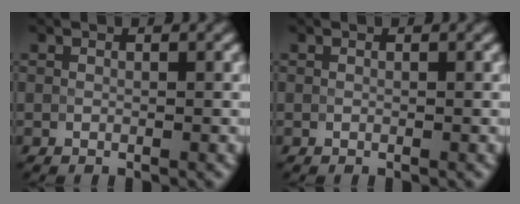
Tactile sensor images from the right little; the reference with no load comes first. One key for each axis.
{"total": 0.0}